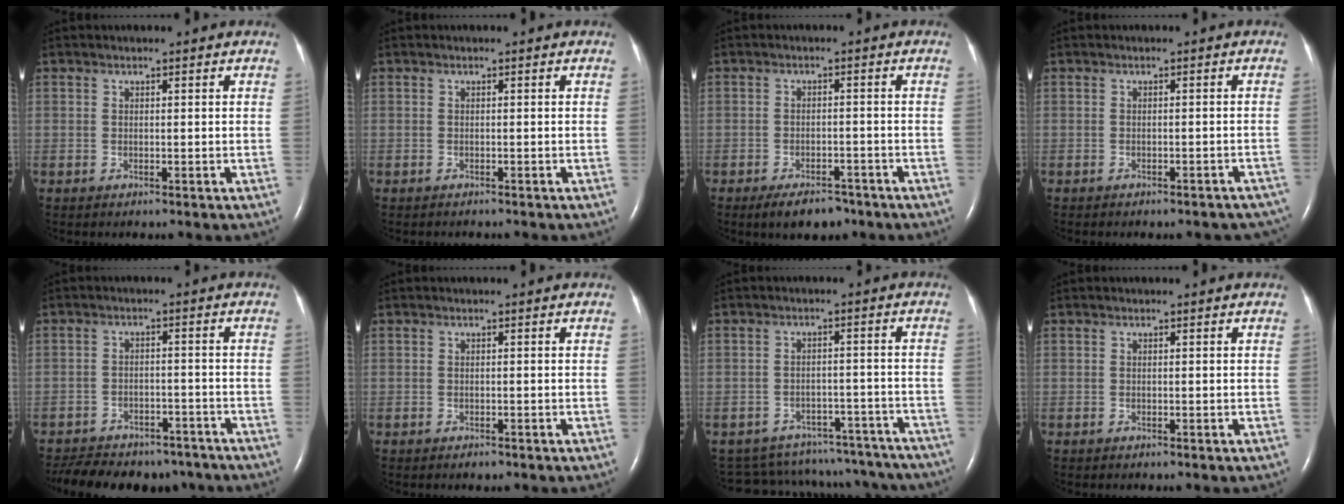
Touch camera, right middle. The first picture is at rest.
{"total": 1.3, "force": [-1.2, 0.3, 0.4], "torque": [-0.012, -0.003, -0.013]}
{"total": 5.3, "force": [-4.0, 2.3, 2.6], "torque": [-0.044, -0.001, -0.057]}
{"total": 8.9, "force": [-7.9, 3.0, 2.9], "torque": [-0.030, 0.002, -0.075]}
{"total": 16.8, "force": [-14.1, 7.0, 5.9], "torque": [-0.150, -0.005, -0.184]}
{"total": 0.6, "force": [-0.5, 0.3, 0.3], "torque": [-0.008, -0.002, -0.004]}
{"total": 20.7, "force": [-19.0, 7.2, 4.0], "torque": [-0.074, 0.021, -0.217]}
{"total": 0.0}